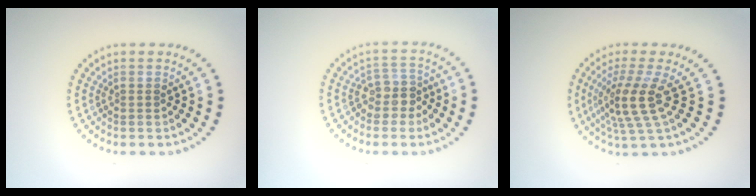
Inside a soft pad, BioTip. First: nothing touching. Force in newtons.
{"total": 2.5, "press": 2.2, "slide": 1.2}
{"total": 4.3, "press": 3.1, "slide": 2.9}